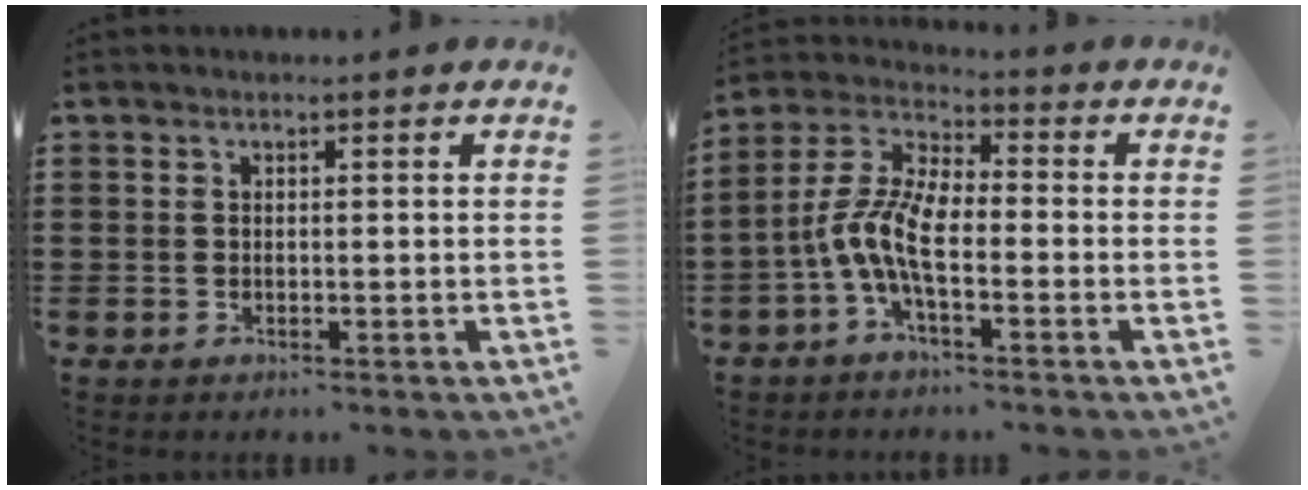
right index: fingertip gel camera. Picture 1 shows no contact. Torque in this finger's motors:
{"motor_torque": [2.14, 0.00, 0.69, 0.21]}